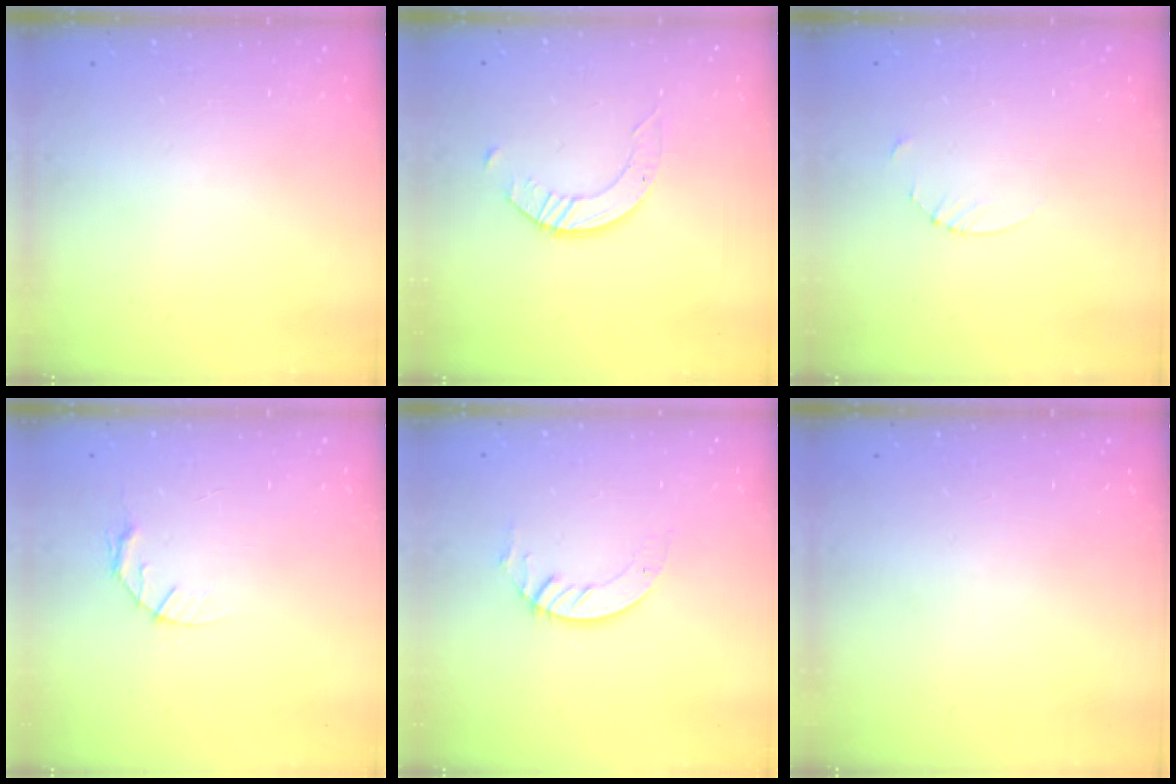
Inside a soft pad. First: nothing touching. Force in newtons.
{"total": 2.4, "press": 2.4, "slide": 0.3}
{"total": 2.7, "press": 2.7, "slide": 0.3}
{"total": 3.9, "press": 3.9, "slide": 0.5}
{"total": 3.4, "press": 3.4, "slide": 0.3}
{"total": 0.0}